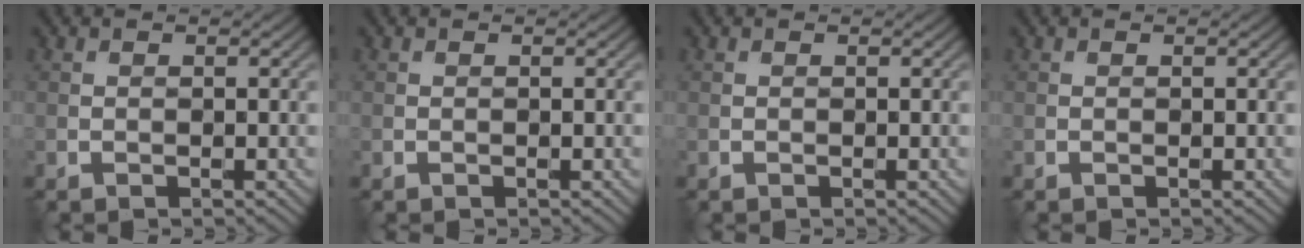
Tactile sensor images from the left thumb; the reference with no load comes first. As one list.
[{"total": 0.0}, {"total": 0.0}, {"total": 0.0}]